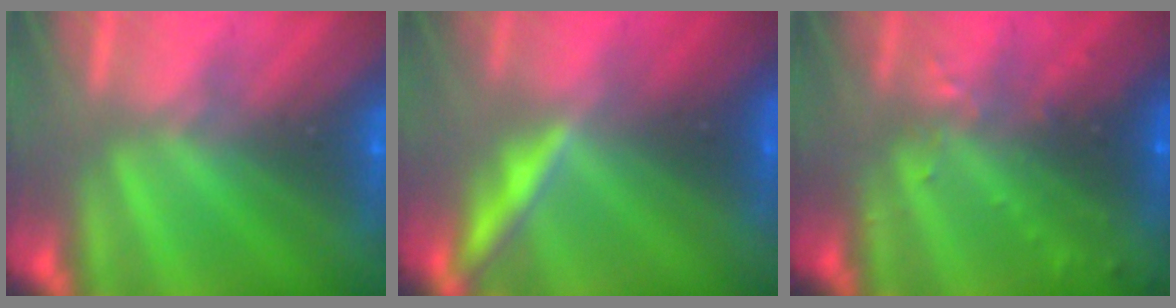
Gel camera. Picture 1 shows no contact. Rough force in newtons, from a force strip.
{"total": 1.9}
{"total": 3.2}